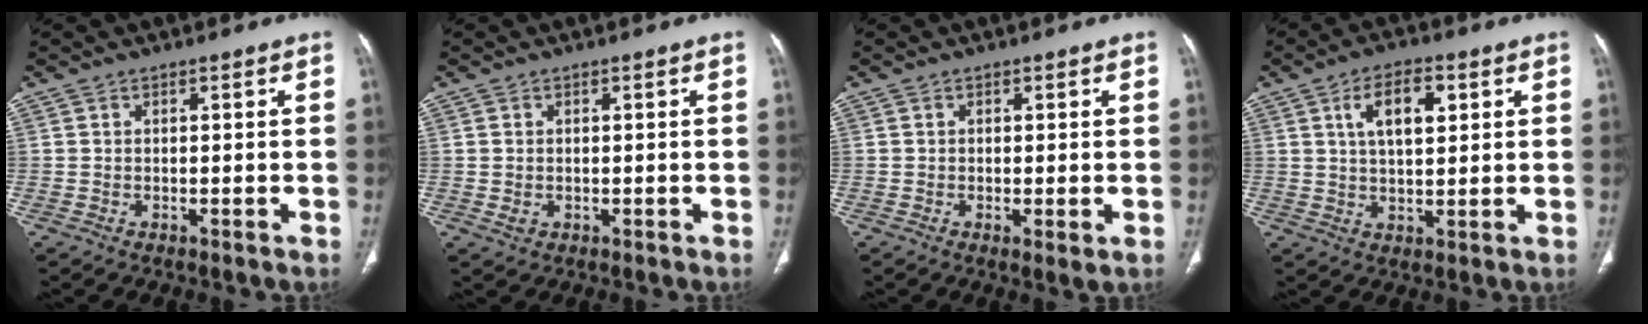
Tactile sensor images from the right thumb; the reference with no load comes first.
{"total": 1.5, "force": [0.0, 1.2, 0.9], "torque": [-0.019, 0.000, 0.005]}
{"total": 1.9, "force": [-0.3, 0.4, 1.8], "torque": [-0.039, -0.010, -0.006]}
{"total": 8.5, "force": [2.9, 4.1, 6.8], "torque": [-0.103, -0.004, 0.049]}